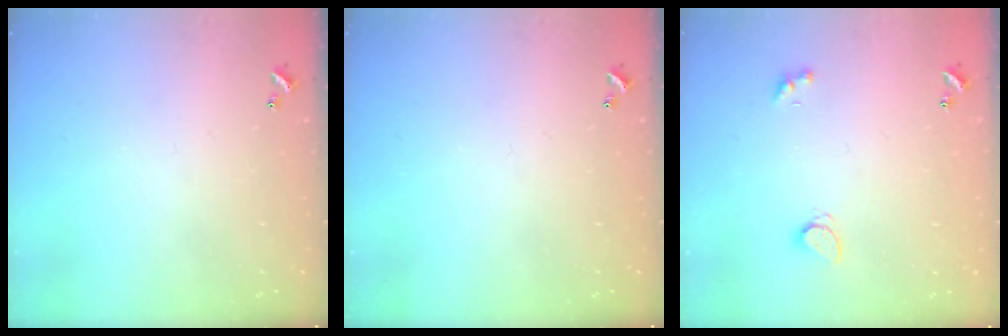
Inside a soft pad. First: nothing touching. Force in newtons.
{"total": 0.0}
{"total": 2.0, "press": 2.0, "slide": 0.4}